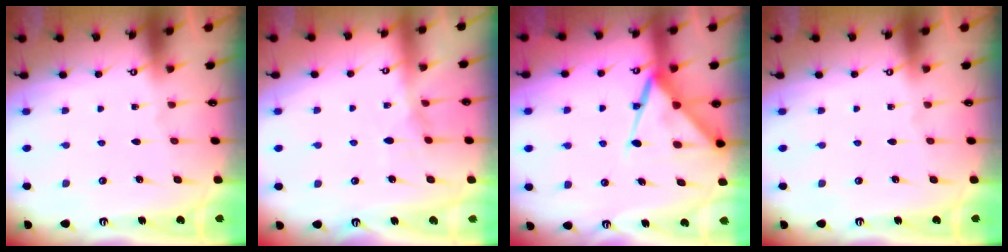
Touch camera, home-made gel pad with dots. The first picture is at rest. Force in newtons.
{"total": 6.8, "press": 6.8, "slide": 0.8}
{"total": 12.5, "press": 12.5, "slide": 1.4}
{"total": 0.0}